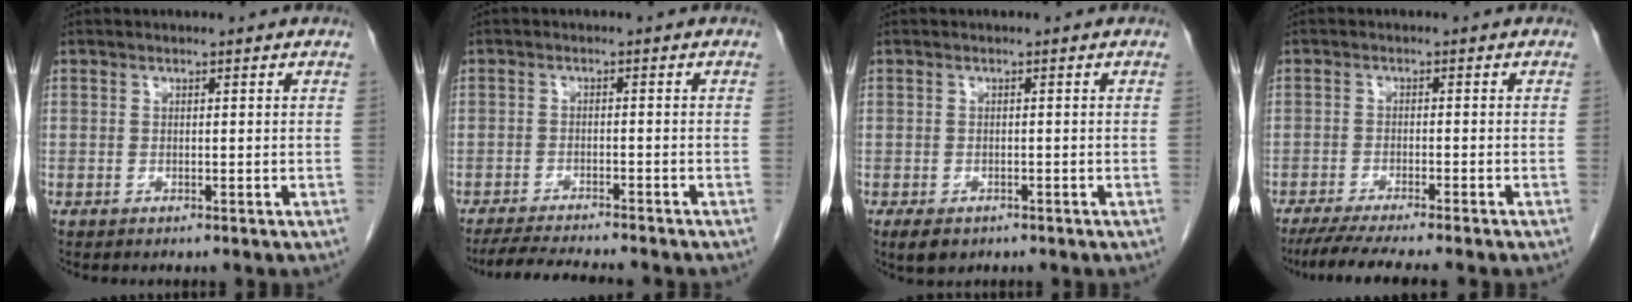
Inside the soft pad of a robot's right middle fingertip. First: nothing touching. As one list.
[{"total": 8.8, "force": [-8.0, 0.6, 3.6], "torque": [-0.053, -0.014, -0.122]}, {"total": 3.2, "force": [-2.1, 1.8, 1.6], "torque": [-0.024, -0.003, -0.027]}, {"total": 8.5, "force": [-7.2, -0.6, 4.5], "torque": [-0.054, -0.022, -0.113]}]